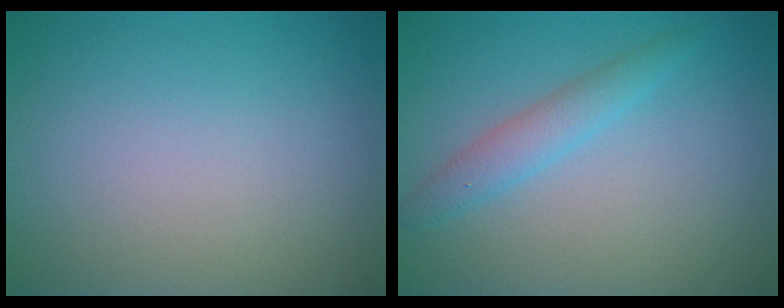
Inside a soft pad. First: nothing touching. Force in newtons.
{"total": 2.2, "press": 2.2, "slide": 0.3}